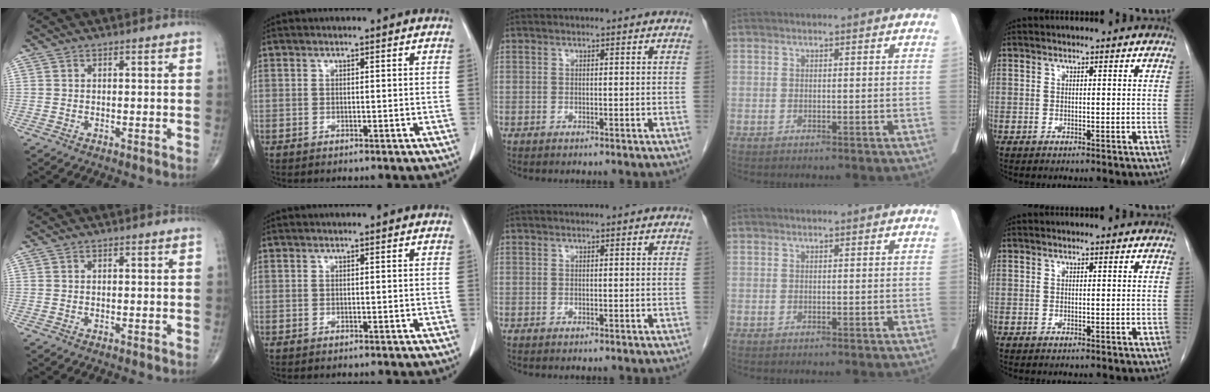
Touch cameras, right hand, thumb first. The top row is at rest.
{}